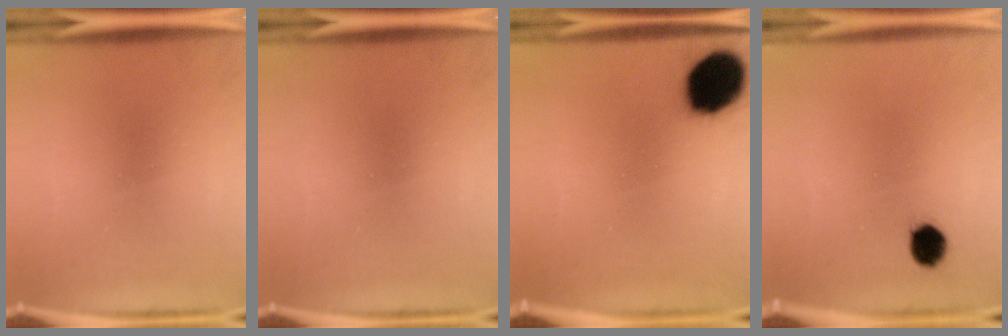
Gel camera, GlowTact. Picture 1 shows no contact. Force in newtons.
{"total": 0.0}
{"total": 15.5}
{"total": 4.6}